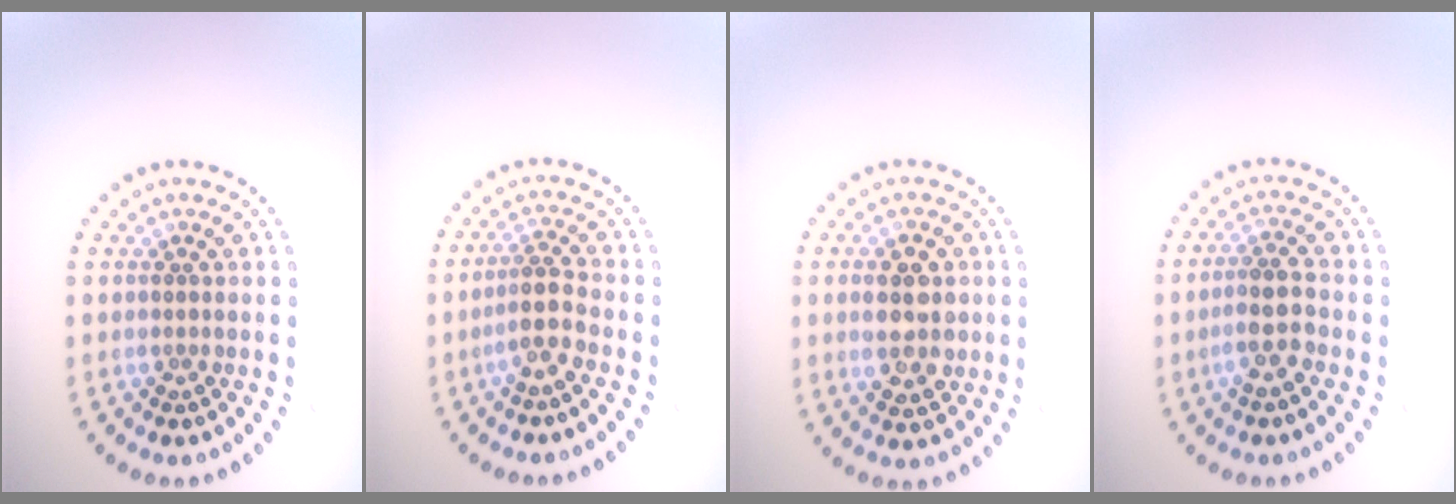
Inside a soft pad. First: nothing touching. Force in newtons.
{"total": 2.7, "press": 2.1, "slide": 1.6}
{"total": 4.3, "press": 4.3, "slide": 0.5}
{"total": 2.9, "press": 2.6, "slide": 1.2}